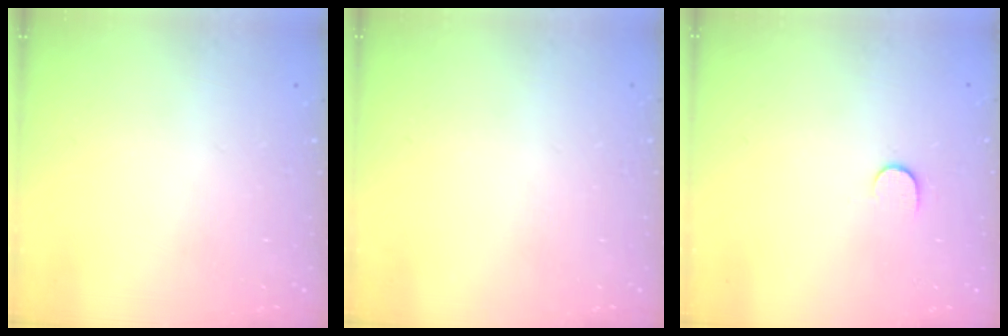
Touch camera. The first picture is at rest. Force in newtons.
{"total": 0.0}
{"total": 5.3, "press": 5.2, "slide": 0.5}